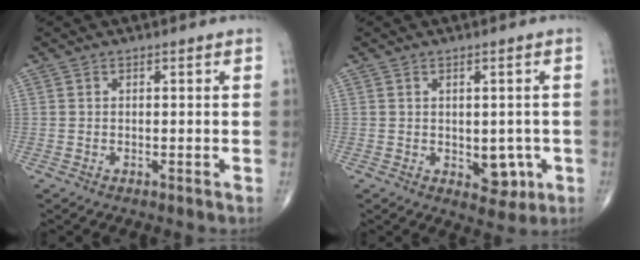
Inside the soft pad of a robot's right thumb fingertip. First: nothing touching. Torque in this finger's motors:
{"motor_torque": [2.59, 2.41, 0.18, -0.40, 0.10]}